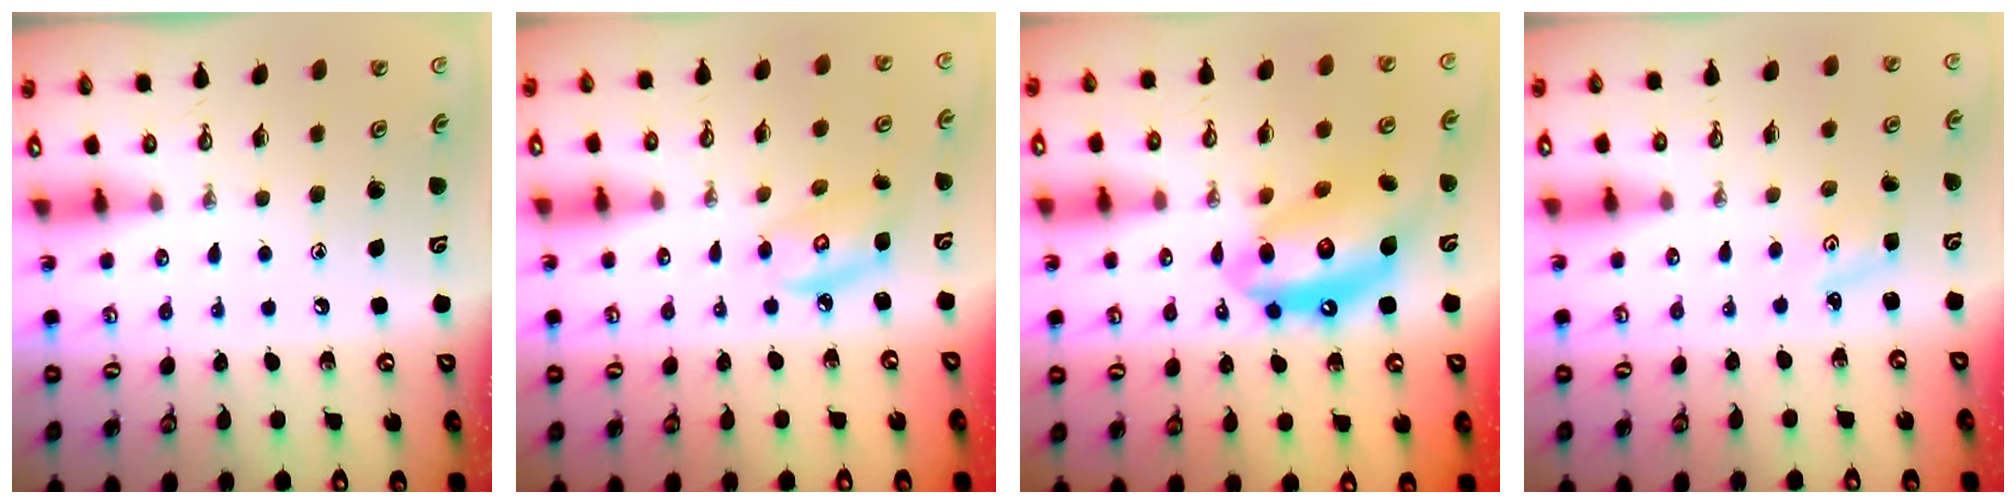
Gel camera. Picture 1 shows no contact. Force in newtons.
{"total": 5.6, "press": 5.6, "slide": 0.3}
{"total": 15.4, "press": 15.3, "slide": 1.7}
{"total": 1.8, "press": 1.7, "slide": 0.3}